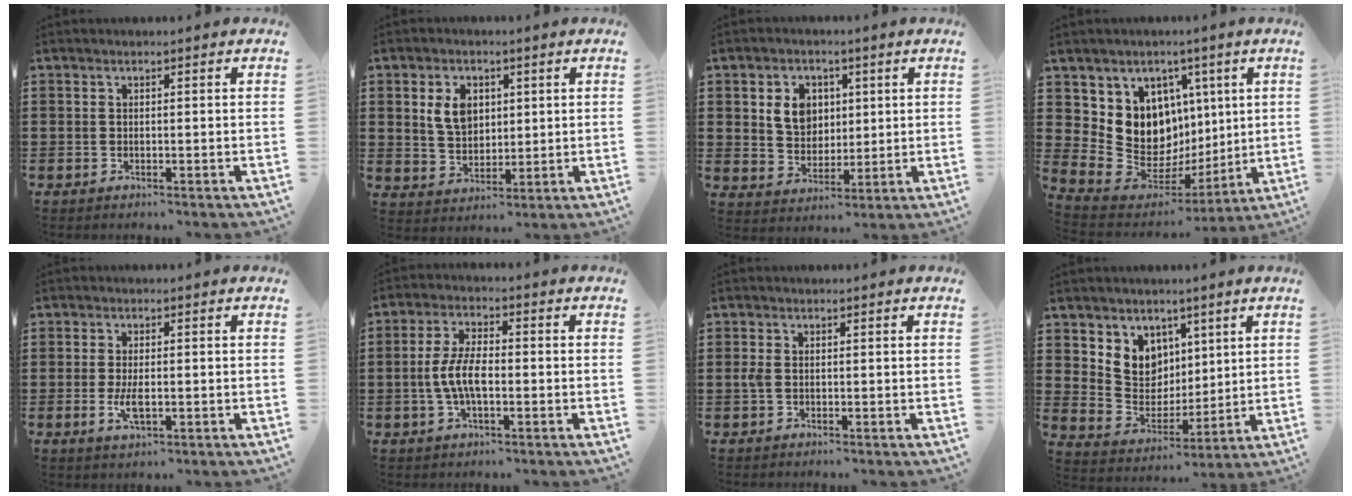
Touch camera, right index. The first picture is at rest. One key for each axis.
{"total": 5.8, "fx": 1.7, "fy": 4.1, "fz": 3.7, "tx": -0.087, "ty": 0.008, "tz": 0.026}
{"total": 6.2, "fx": 1.8, "fy": 5.3, "fz": 2.8, "tx": -0.069, "ty": 0.015, "tz": 0.030}
{"total": 11.3, "fx": 2.0, "fy": 10.4, "fz": 3.8, "tx": -0.112, "ty": -0.041, "tz": 0.049}
{"total": 3.5, "fx": -0.7, "fy": 1.3, "fz": 3.2, "tx": -0.070, "ty": -0.004, "tz": -0.015}
{"total": 6.2, "fx": -1.1, "fy": 2.6, "fz": 5.6, "tx": -0.133, "ty": -0.004, "tz": -0.029}
{"total": 1.5, "fx": -0.2, "fy": 0.9, "fz": 1.2, "tx": -0.033, "ty": 0.000, "tz": -0.007}
{"total": 7.3, "fx": 3.7, "fy": 6.3, "fz": 1.0, "tx": -0.053, "ty": -0.021, "tz": 0.073}